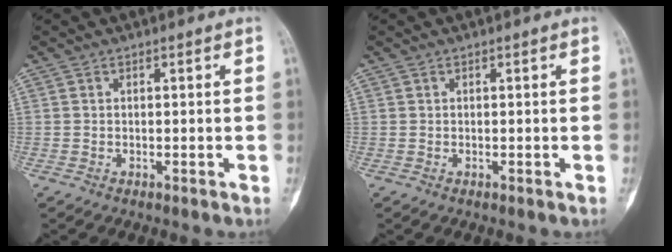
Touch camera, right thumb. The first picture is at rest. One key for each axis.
{"total": 0.0}